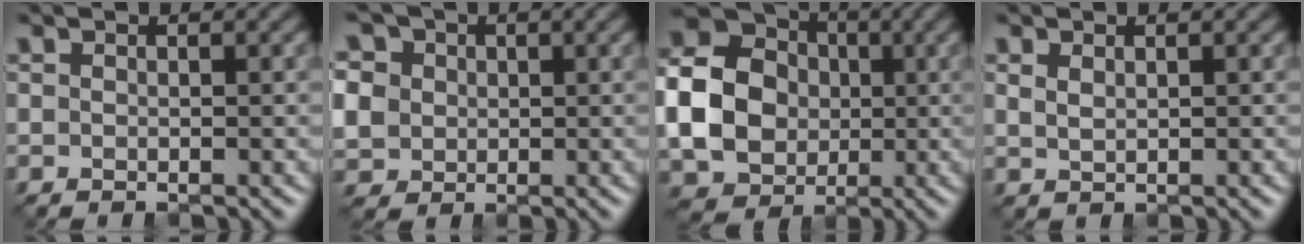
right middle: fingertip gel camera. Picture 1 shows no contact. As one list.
[{"total": 9.5, "force": [2.9, 8.1, 4.1], "torque": [-0.102, 0.021, 0.034]}, {"total": 11.2, "force": [-0.4, 9.5, 6.0], "torque": [-0.133, -0.004, -0.021]}, {"total": 1.1, "force": [0.6, 0.6, 0.7], "torque": [-0.019, -0.002, 0.017]}]